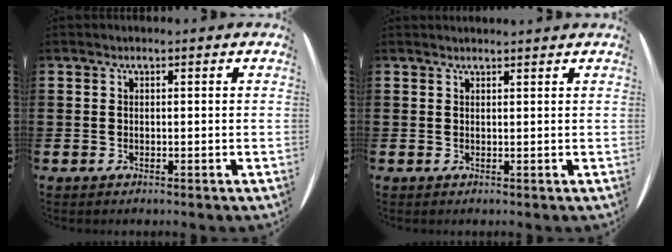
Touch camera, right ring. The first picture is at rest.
{"total": 0.8, "force": [0.7, -0.1, 0.0], "torque": [0.001, 0.000, 0.015]}